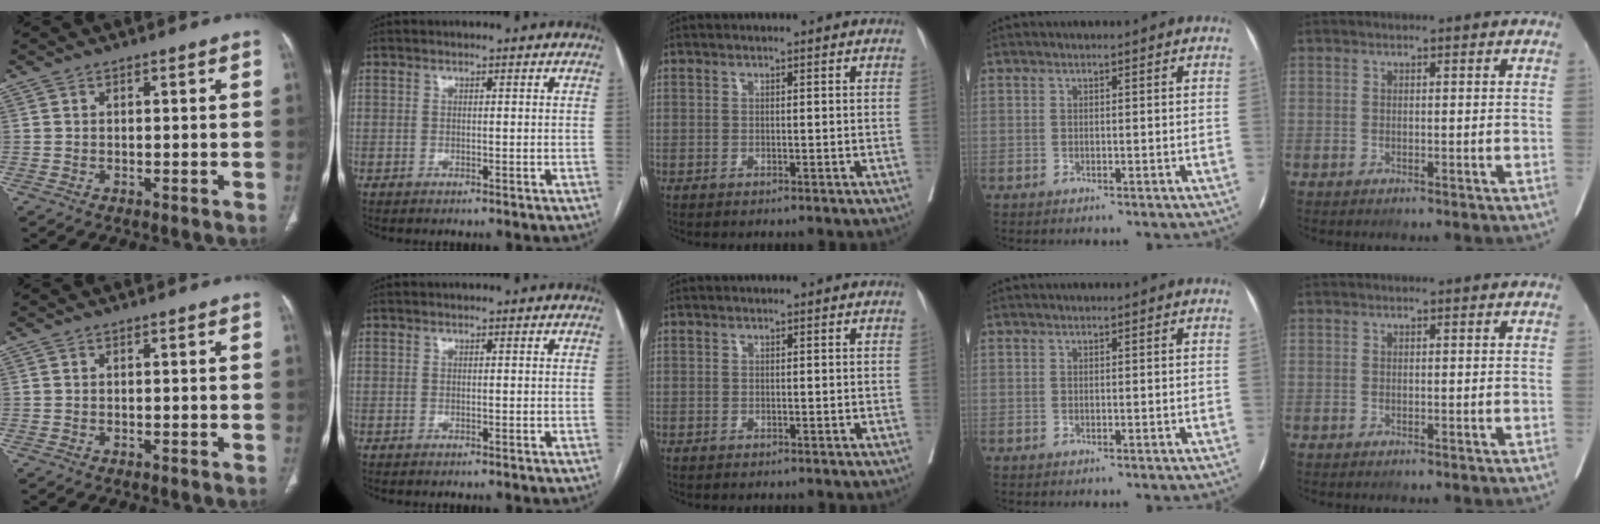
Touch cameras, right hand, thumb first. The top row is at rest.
{}